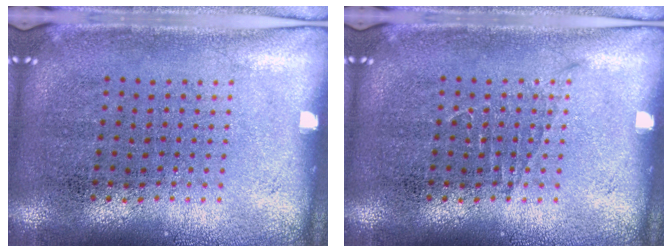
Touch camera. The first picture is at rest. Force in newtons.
{"total": 0.5, "press": 0.5, "slide": 0.1}